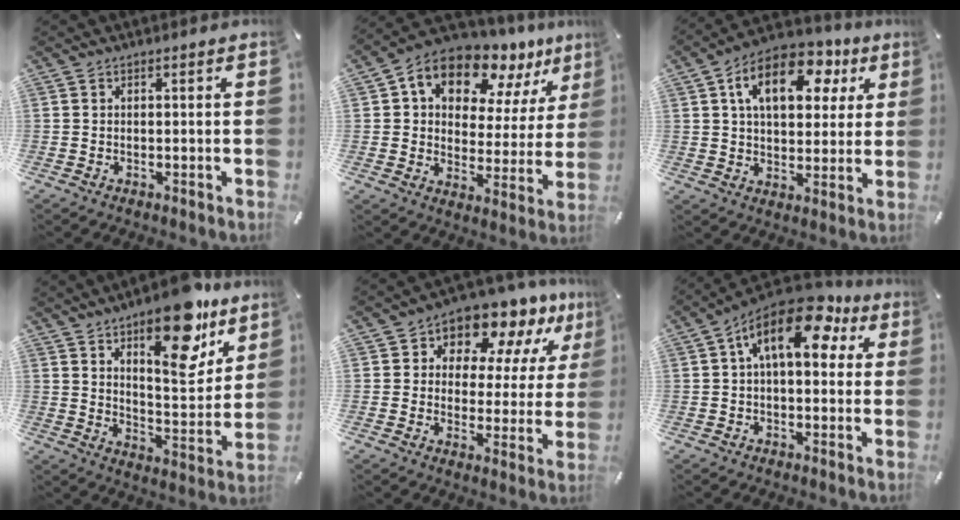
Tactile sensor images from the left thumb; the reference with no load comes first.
{"total": 13.3, "force": [9.6, 7.3, 5.6], "torque": [-0.105, -0.070, 0.172]}
{"total": 15.1, "force": [6.1, 9.6, 10.0], "torque": [-0.150, -0.013, 0.104]}
{"total": 18.9, "force": [12.5, 7.7, 11.9], "torque": [-0.154, -0.080, 0.205]}
{"total": 10.7, "force": [8.7, 5.5, 3.1], "torque": [-0.063, -0.075, 0.156]}
{"total": 16.4, "force": [6.4, 8.3, 12.6], "torque": [-0.193, -0.023, 0.105]}